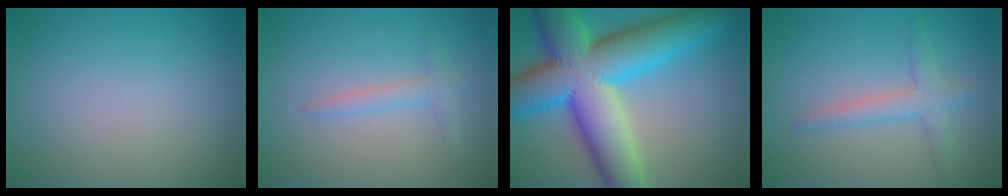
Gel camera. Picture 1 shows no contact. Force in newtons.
{"total": 1.6, "press": 1.6, "slide": 0.1}
{"total": 14.8, "press": 14.8, "slide": 0.4}
{"total": 2.5, "press": 2.5, "slide": 0.1}